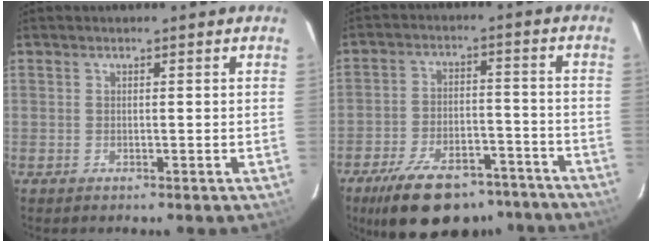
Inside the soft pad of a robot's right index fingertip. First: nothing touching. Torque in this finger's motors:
{"motor_torque": [1.44, -0.70, 0.56, 0.14]}